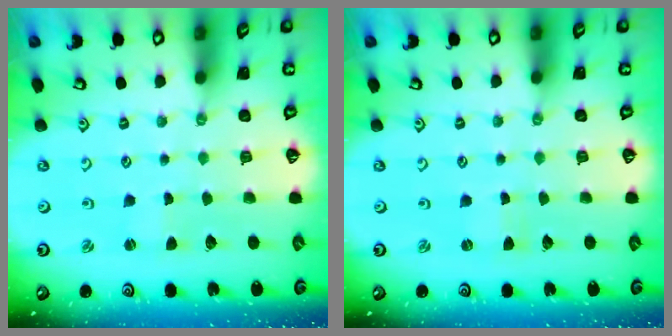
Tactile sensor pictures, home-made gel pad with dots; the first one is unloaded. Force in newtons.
{"total": 0.0}